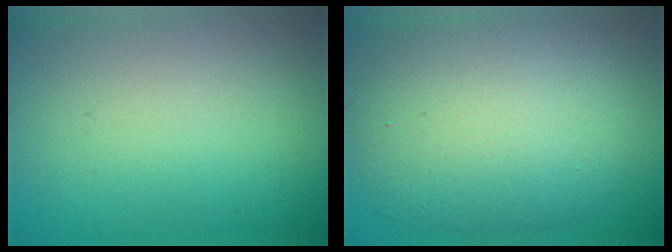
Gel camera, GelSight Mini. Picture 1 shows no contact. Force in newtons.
{"total": 9.9, "press": 9.9, "slide": 0.4}